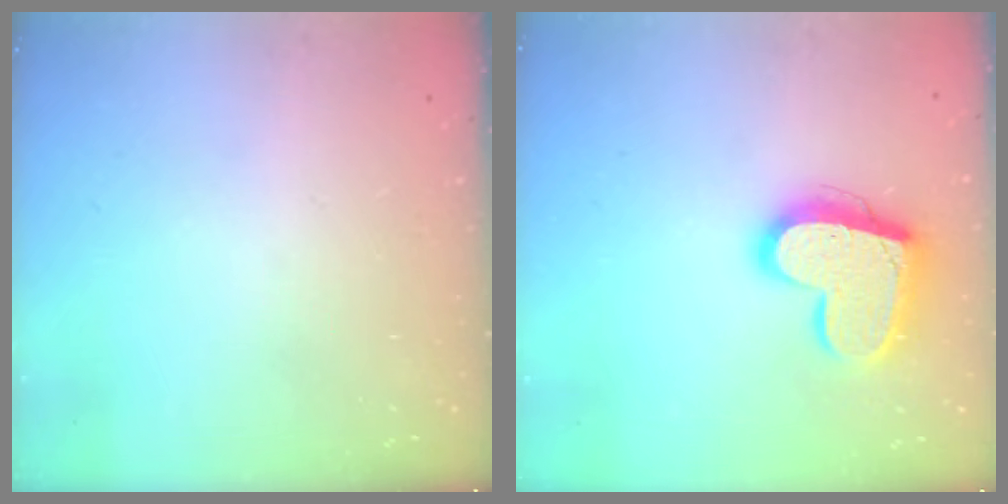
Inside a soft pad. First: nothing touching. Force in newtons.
{"total": 17.0, "press": 16.9, "slide": 1.4}